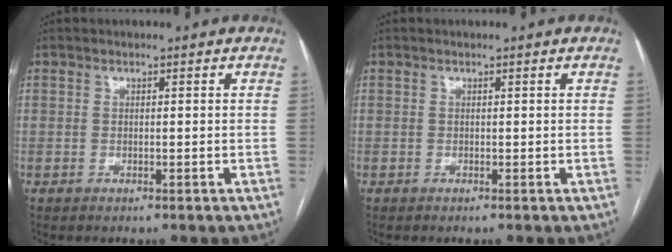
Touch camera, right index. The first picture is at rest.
{"total": 0.0}